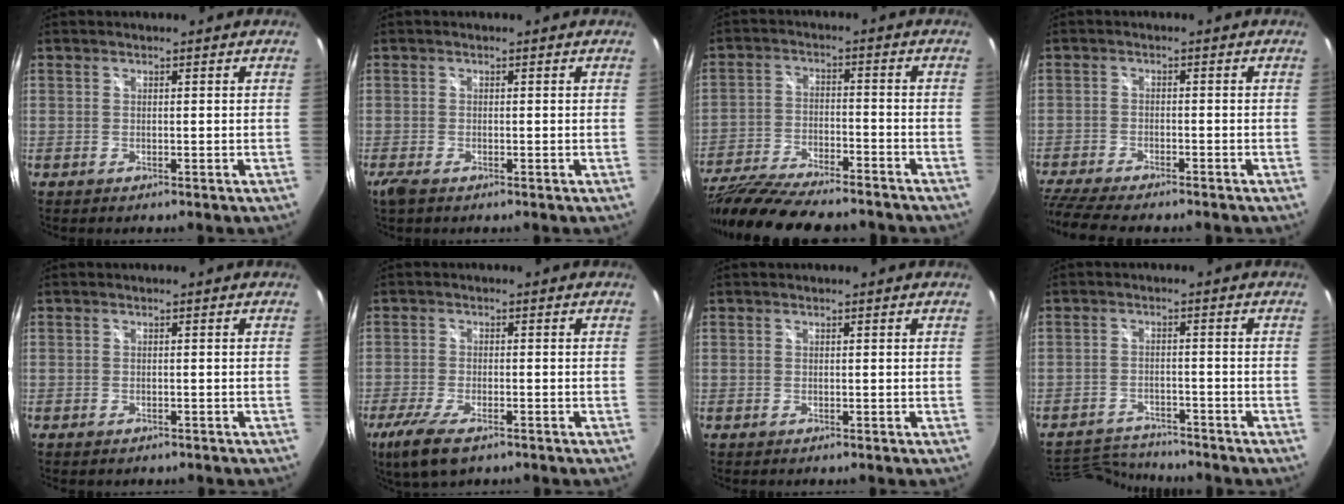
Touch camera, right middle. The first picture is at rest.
{"total": 2.2, "force": [-1.5, 0.7, 1.5], "torque": [-0.031, -0.009, -0.028]}
{"total": 23.0, "force": [-19.3, 5.5, 11.3], "torque": [-0.229, -0.047, -0.308]}
{"total": 12.0, "force": [-10.2, 2.4, 5.8], "torque": [-0.145, -0.033, -0.172]}
{"total": 1.6, "force": [-1.2, 0.8, 0.6], "torque": [-0.013, -0.007, -0.016]}
{"total": 7.7, "force": [-4.9, 2.5, 5.4], "torque": [-0.132, -0.027, -0.092]}
{"total": 0.0}
{"total": 9.4, "force": [-9.0, 1.7, 1.9], "torque": [-0.064, 0.002, -0.150]}